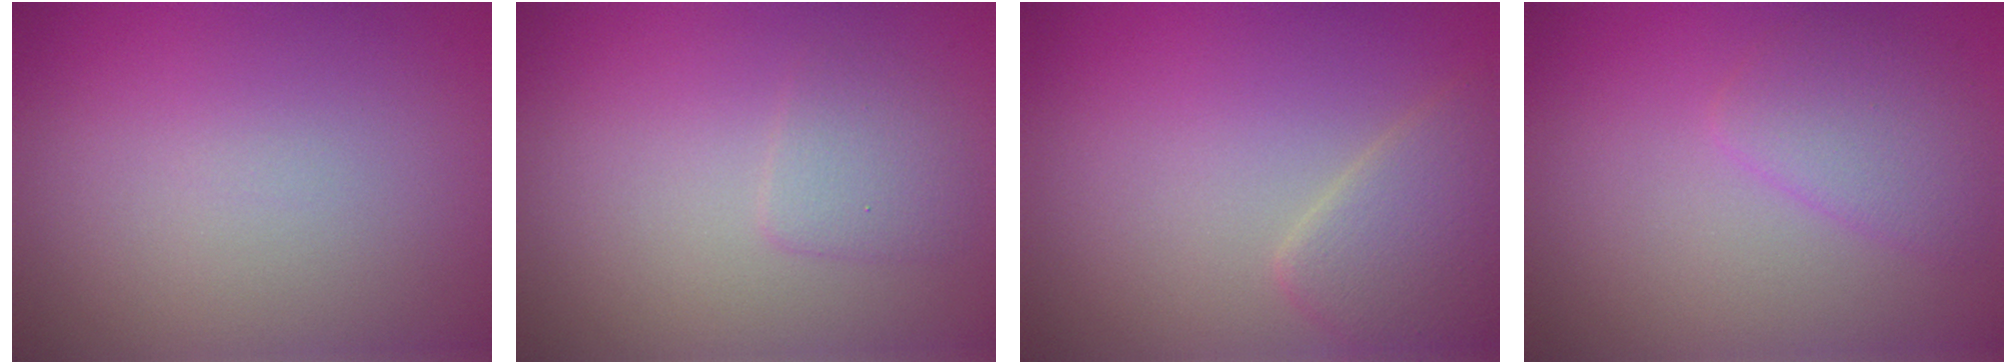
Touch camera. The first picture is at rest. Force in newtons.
{"total": 1.6, "press": 1.6, "slide": 0.1}
{"total": 3.3, "press": 3.3, "slide": 0.3}
{"total": 2.7, "press": 2.7, "slide": 0.1}